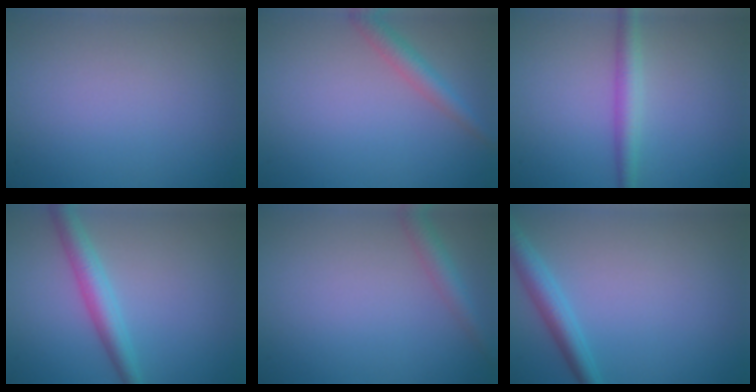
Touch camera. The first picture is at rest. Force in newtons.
{"total": 2.3, "press": 2.3, "slide": 0.1}
{"total": 2.5, "press": 2.5, "slide": 0.0}
{"total": 3.3, "press": 3.3, "slide": 0.2}
{"total": 2.2, "press": 2.2, "slide": 0.1}
{"total": 3.0, "press": 3.0, "slide": 0.1}